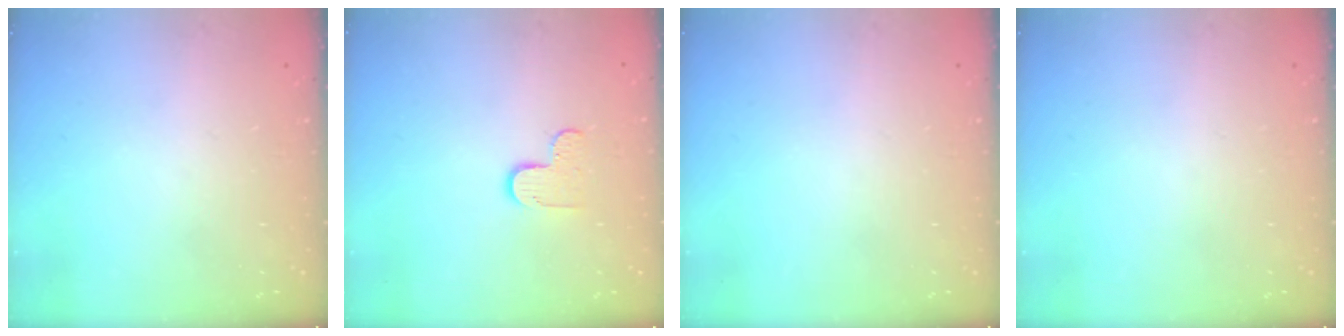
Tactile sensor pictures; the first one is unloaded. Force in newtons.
{"total": 5.7, "press": 5.7, "slide": 0.3}
{"total": 0.0}
{"total": 0.0}